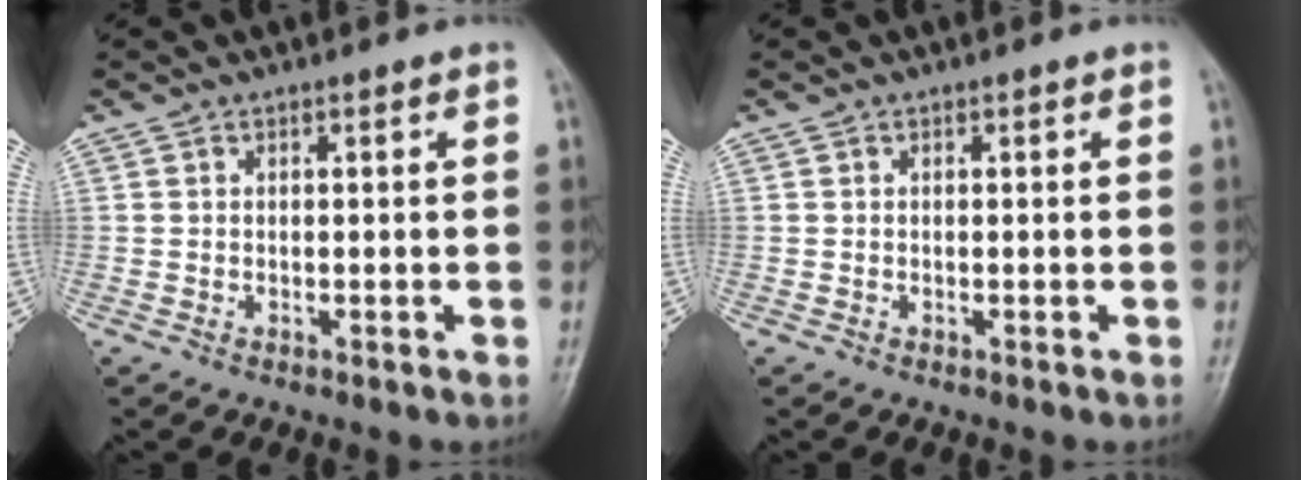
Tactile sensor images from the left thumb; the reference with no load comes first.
{"total": 0.0}